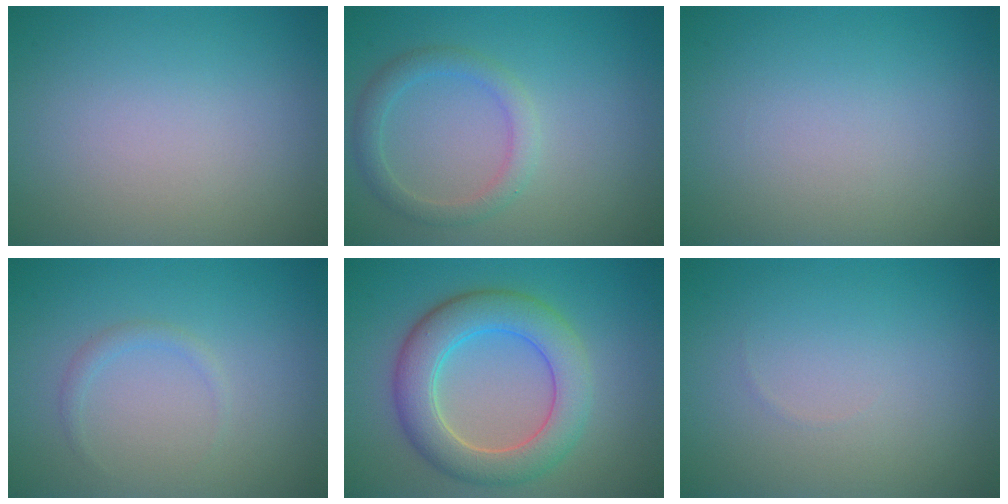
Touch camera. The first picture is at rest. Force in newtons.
{"total": 2.3, "press": 2.3, "slide": 0.1}
{"total": 0.0}
{"total": 0.9, "press": 0.9, "slide": 0.1}
{"total": 6.5, "press": 6.4, "slide": 0.6}
{"total": 0.0}